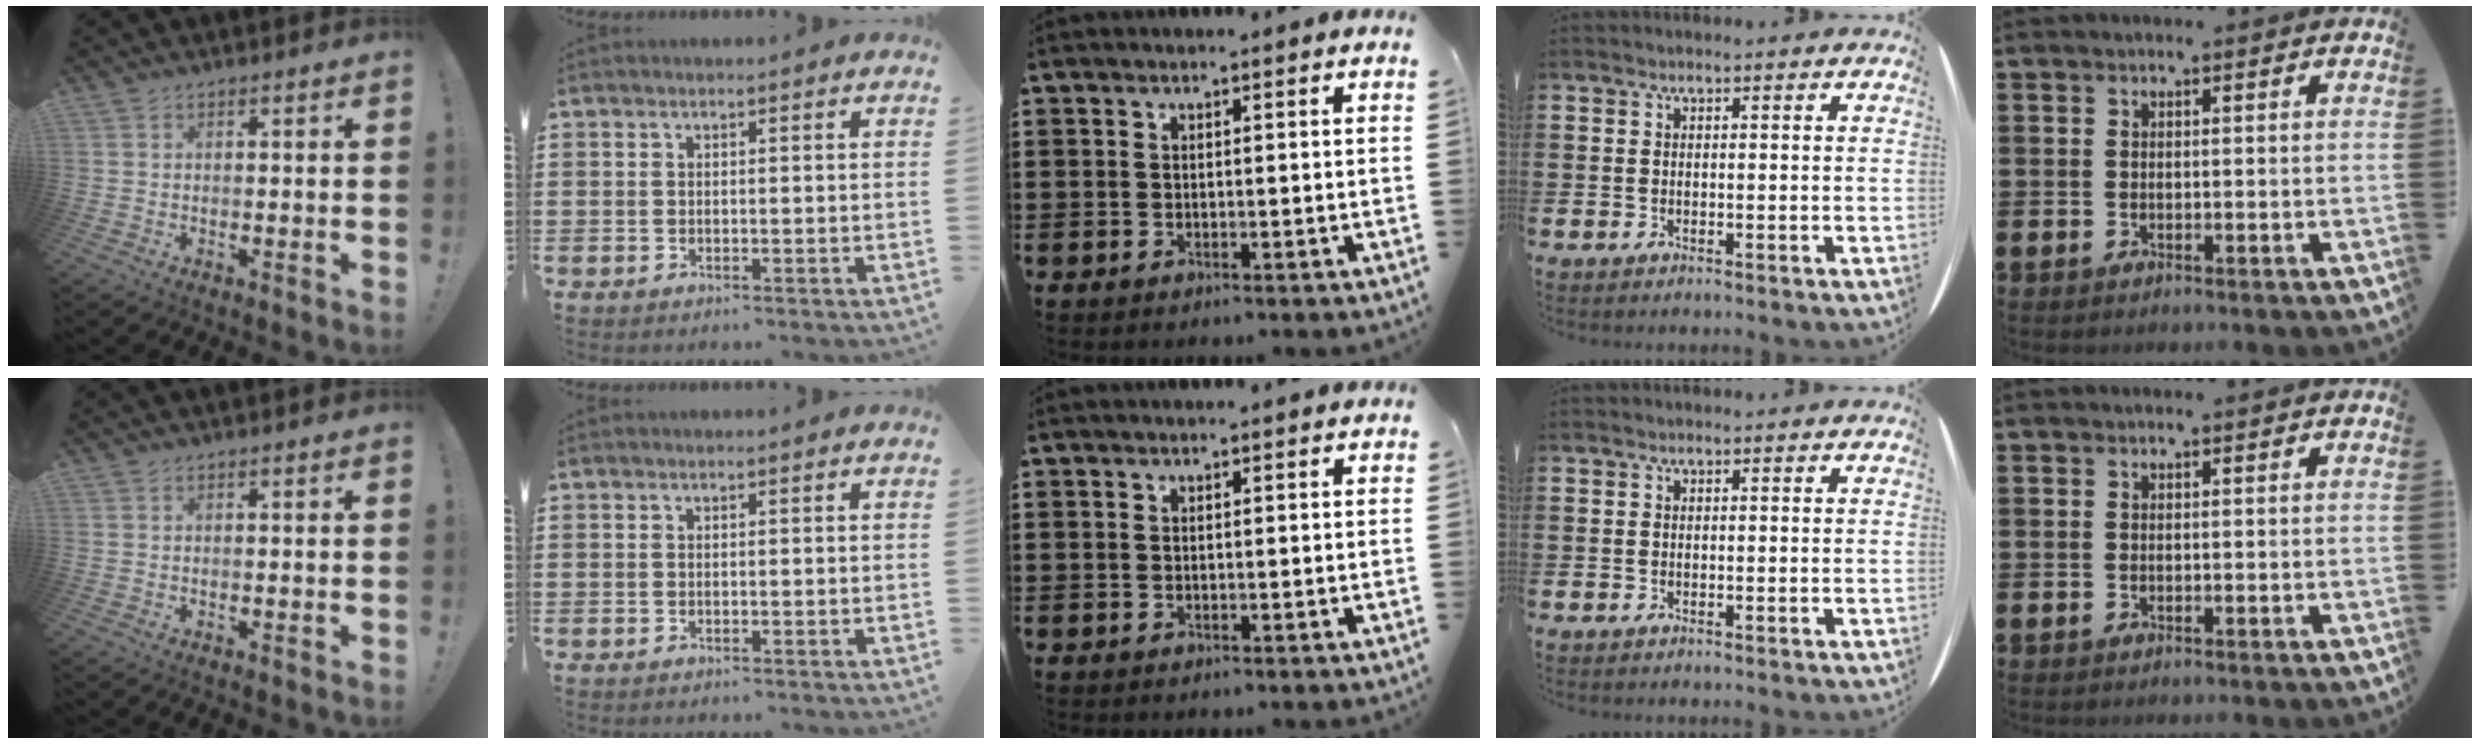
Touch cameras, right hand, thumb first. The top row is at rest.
{}